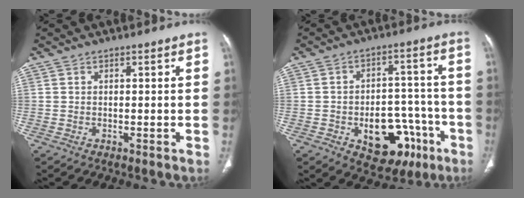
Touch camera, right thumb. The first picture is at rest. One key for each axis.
{"total": 14.9, "fx": -6.1, "fy": 9.4, "fz": 9.8, "tx": -0.087, "ty": 0.049, "tz": -0.073}